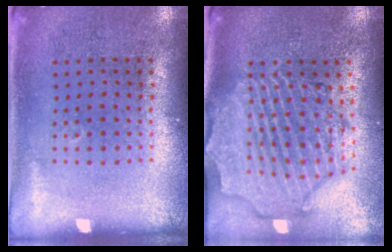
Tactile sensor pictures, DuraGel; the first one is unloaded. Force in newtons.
{"total": 2.8, "press": 2.5, "slide": 1.3}